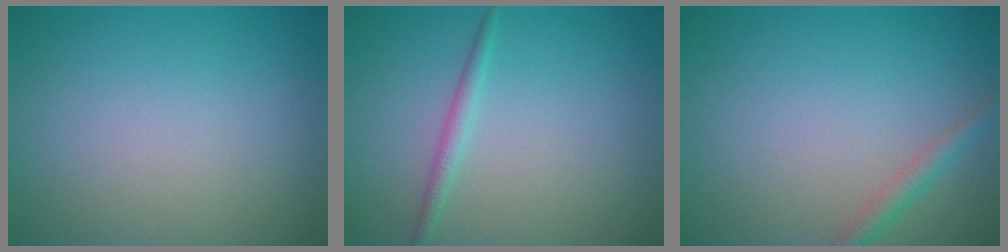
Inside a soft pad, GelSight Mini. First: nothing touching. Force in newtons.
{"total": 1.3, "press": 1.3, "slide": 0.1}
{"total": 1.7, "press": 1.7, "slide": 0.1}